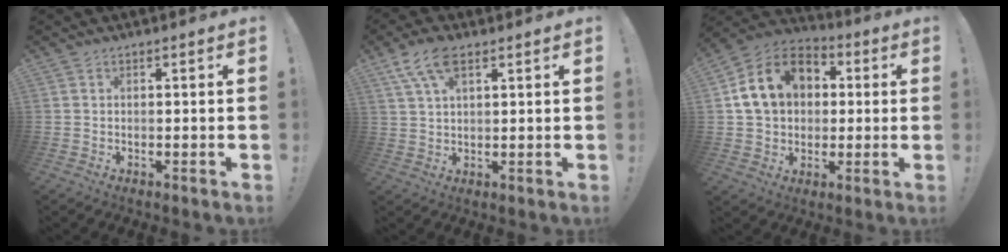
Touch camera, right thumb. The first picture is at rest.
{"total": 8.5, "force": [4.5, 3.9, 6.1], "torque": [-0.113, -0.010, 0.083]}
{"total": 16.5, "force": [4.3, 12.9, 9.3], "torque": [-0.150, 0.003, 0.087]}